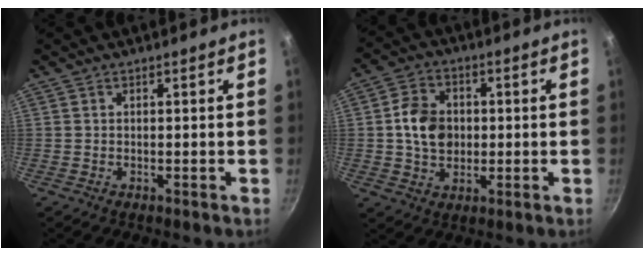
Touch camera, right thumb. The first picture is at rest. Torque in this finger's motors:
{"motor_torque": [-0.11, 0.54, 0.28, -0.15, 0.05]}